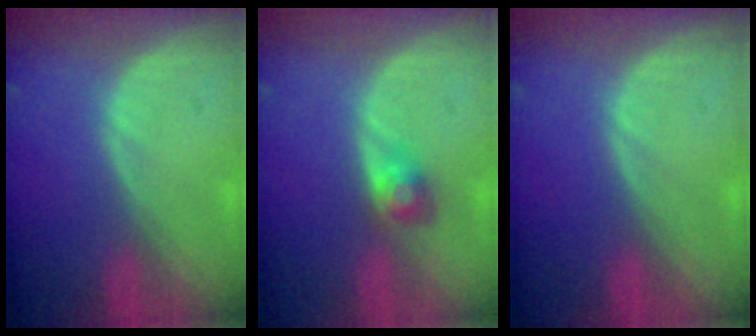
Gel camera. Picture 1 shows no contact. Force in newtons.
{"total": 2.7, "press": 2.7, "slide": 0.1}
{"total": 0.0}